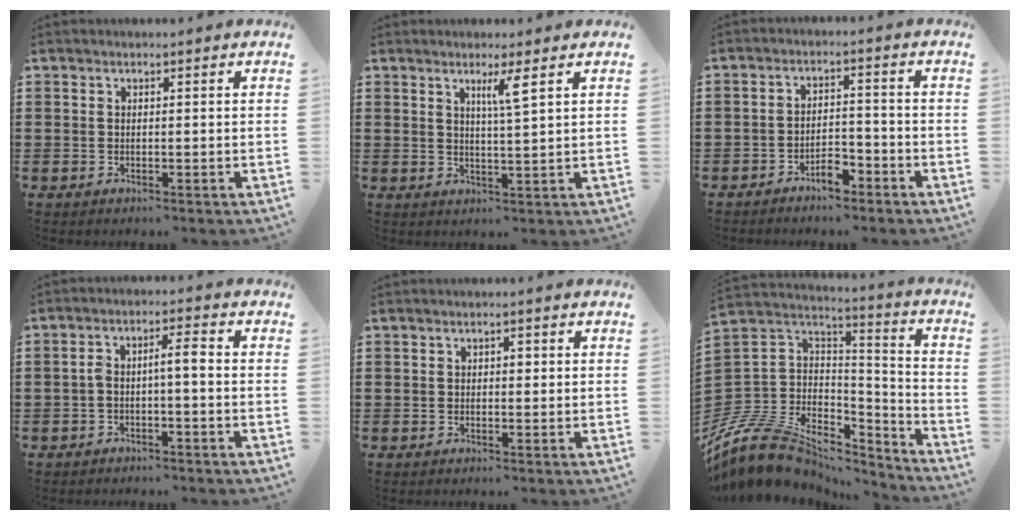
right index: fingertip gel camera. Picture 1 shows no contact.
{"total": 3.2, "force": [1.8, -0.3, 2.6], "torque": [-0.047, -0.009, 0.027]}
{"total": 3.9, "force": [-3.2, 1.3, 1.8], "torque": [-0.033, 0.011, -0.062]}
{"total": 3.1, "force": [-0.9, 0.7, 2.9], "torque": [-0.056, 0.010, -0.022]}
{"total": 1.0, "force": [0.1, 0.5, 0.8], "torque": [-0.016, 0.006, 0.001]}
{"total": 11.8, "force": [-8.1, 7.0, 5.0], "torque": [-0.133, 0.016, -0.155]}